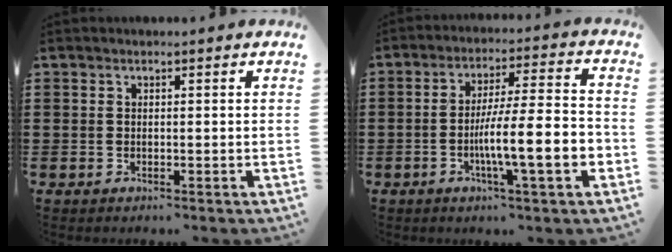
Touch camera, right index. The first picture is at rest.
{"total": 11.2, "force": [-3.3, 1.8, 10.5], "torque": [-0.165, -0.006, -0.062]}